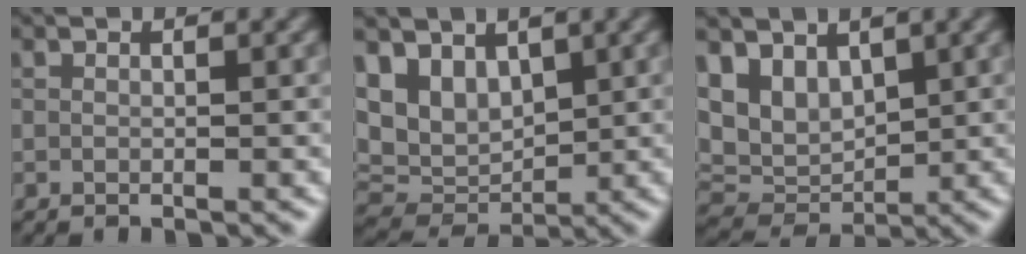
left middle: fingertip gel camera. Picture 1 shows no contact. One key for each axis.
{"total": 5.9, "fx": 2.7, "fy": 4.1, "fz": 3.3, "tx": -0.067, "ty": -0.007, "tz": 0.049}
{"total": 5.3, "fx": 2.6, "fy": 3.6, "fz": 2.9, "tx": -0.061, "ty": -0.008, "tz": 0.047}